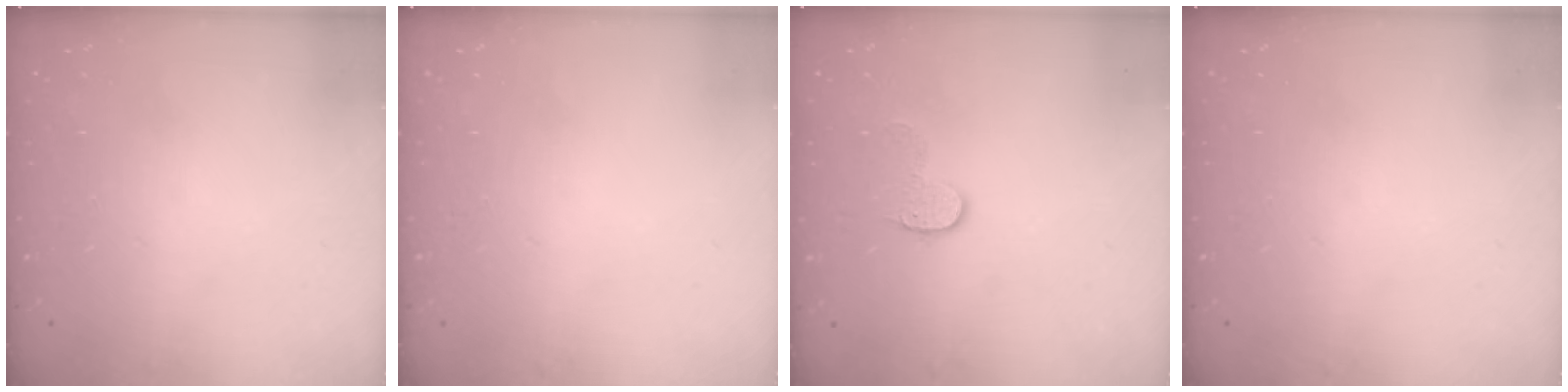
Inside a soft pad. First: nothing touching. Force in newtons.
{"total": 0.0}
{"total": 6.9, "press": 6.9, "slide": 0.1}
{"total": 0.0}